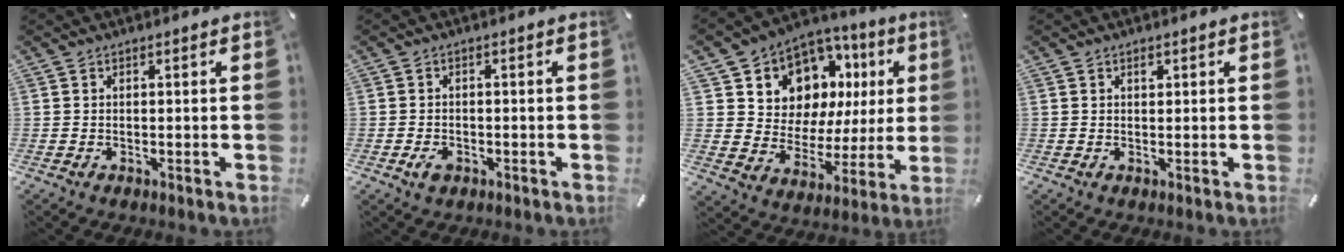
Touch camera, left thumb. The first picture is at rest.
{"total": 2.4, "force": [-1.1, 1.7, 1.3], "torque": [-0.032, 0.002, -0.023]}
{"total": 11.2, "force": [7.3, 8.1, 2.8], "torque": [-0.056, -0.078, 0.134]}
{"total": 1.0, "force": [0.5, 0.7, 0.5], "torque": [-0.003, -0.002, 0.007]}